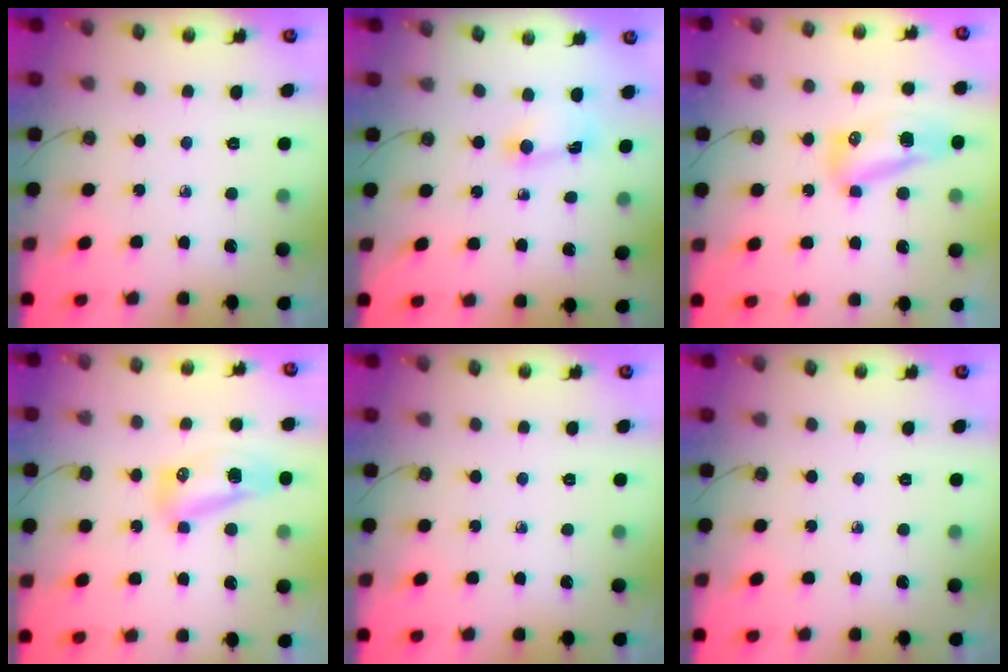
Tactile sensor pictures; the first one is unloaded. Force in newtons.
{"total": 2.0, "press": 2.0, "slide": 0.1}
{"total": 14.0, "press": 10.7, "slide": 9.0}
{"total": 13.9, "press": 10.7, "slide": 8.8}
{"total": 0.0}
{"total": 0.0}